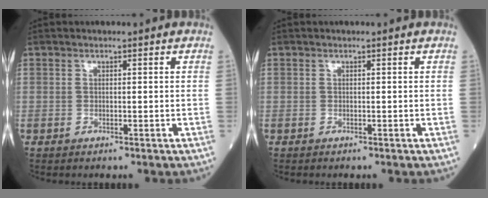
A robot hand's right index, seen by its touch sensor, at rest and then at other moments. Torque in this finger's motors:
{"motor_torque": [-0.15, 0.06, 0.03, 0.01]}